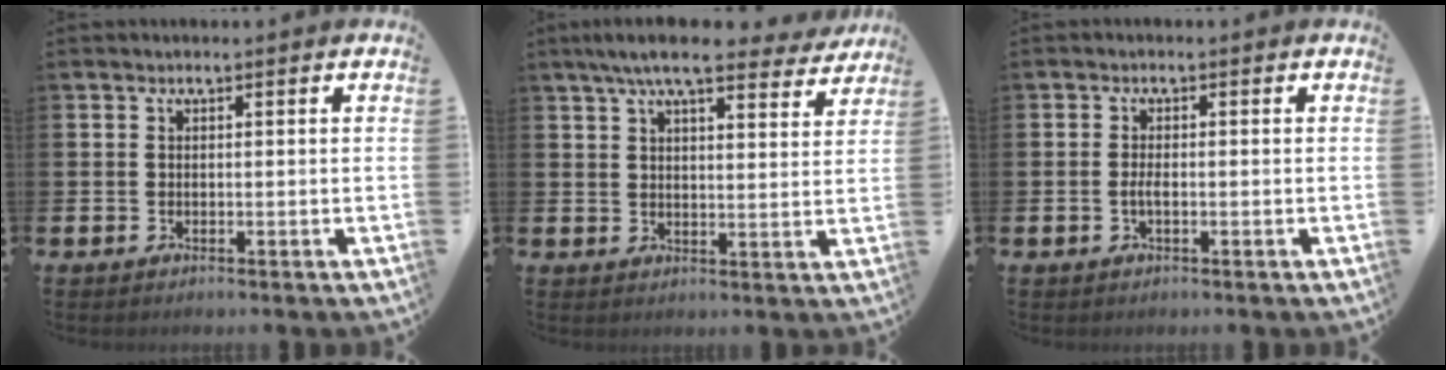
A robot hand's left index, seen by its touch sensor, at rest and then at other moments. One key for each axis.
{"total": 8.0, "fx": 7.1, "fy": 1.3, "fz": 3.4, "tx": -0.080, "ty": -0.024, "tz": 0.128}
{"total": 1.3, "fx": -0.4, "fy": 0.4, "fz": 1.2, "tx": -0.019, "ty": -0.001, "tz": -0.008}